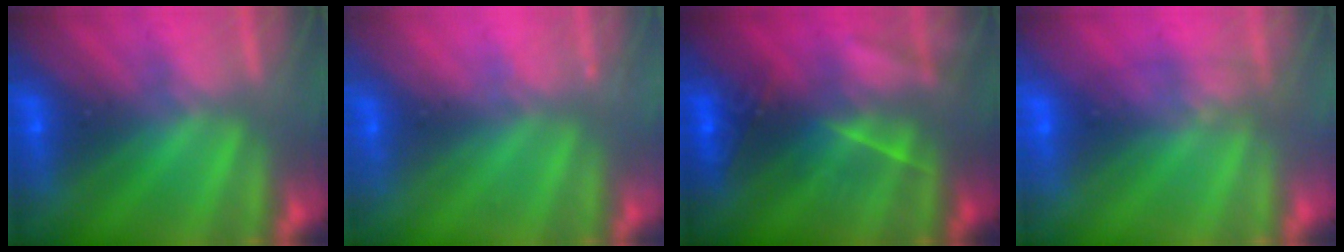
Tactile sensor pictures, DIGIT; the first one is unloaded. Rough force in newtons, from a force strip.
{"total": 2.2}
{"total": 2.8}
{"total": 1.0}